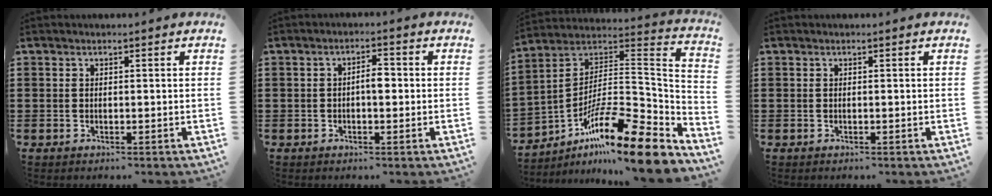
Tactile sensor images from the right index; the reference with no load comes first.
{"total": 2.9, "force": [-0.2, 1.1, 2.6], "torque": [-0.050, 0.003, -0.006]}
{"total": 16.7, "force": [-11.6, 2.7, 11.7], "torque": [-0.179, 0.015, -0.211]}
{"total": 0.0}